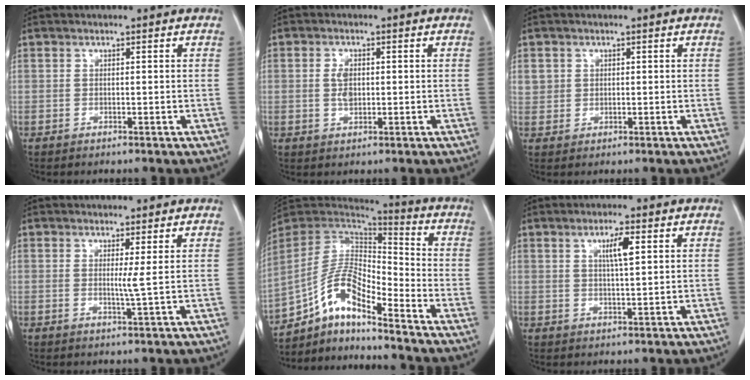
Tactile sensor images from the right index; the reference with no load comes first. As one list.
[{"total": 2.9, "force": [0.1, 1.6, 2.4], "torque": [-0.048, 0.002, 0.003]}, {"total": 2.8, "force": [0.9, 2.6, 0.5], "torque": [-0.002, 0.007, 0.020]}, {"total": 1.7, "force": [0.4, -0.6, 1.5], "torque": [-0.029, -0.007, 0.009]}, {"total": 12.4, "force": [-8.6, 3.3, 8.2], "torque": [-0.165, 0.029, -0.157]}, {"total": 3.7, "force": [1.4, 0.2, 3.5], "torque": [-0.059, -0.001, 0.022]}]